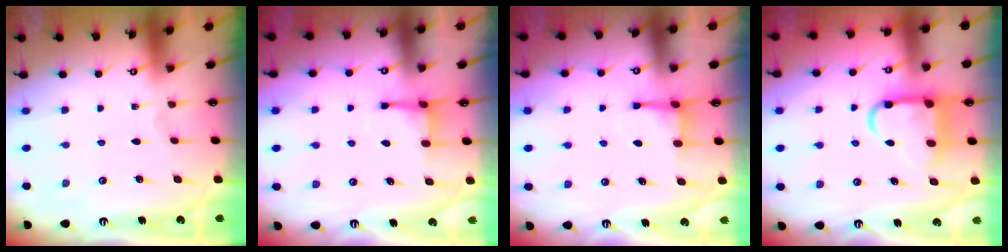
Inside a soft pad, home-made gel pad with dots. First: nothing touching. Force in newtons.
{"total": 3.1, "press": 3.1, "slide": 0.6}
{"total": 3.1, "press": 3.1, "slide": 0.6}
{"total": 11.6, "press": 11.5, "slide": 1.4}